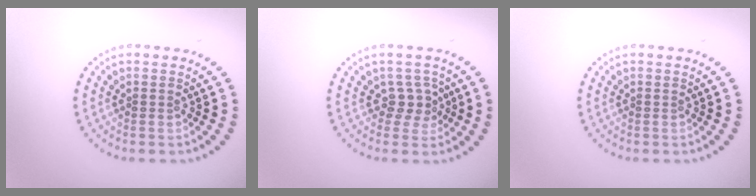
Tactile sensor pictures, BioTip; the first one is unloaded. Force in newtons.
{"total": 1.9, "press": 1.4, "slide": 1.2}
{"total": 0.0}